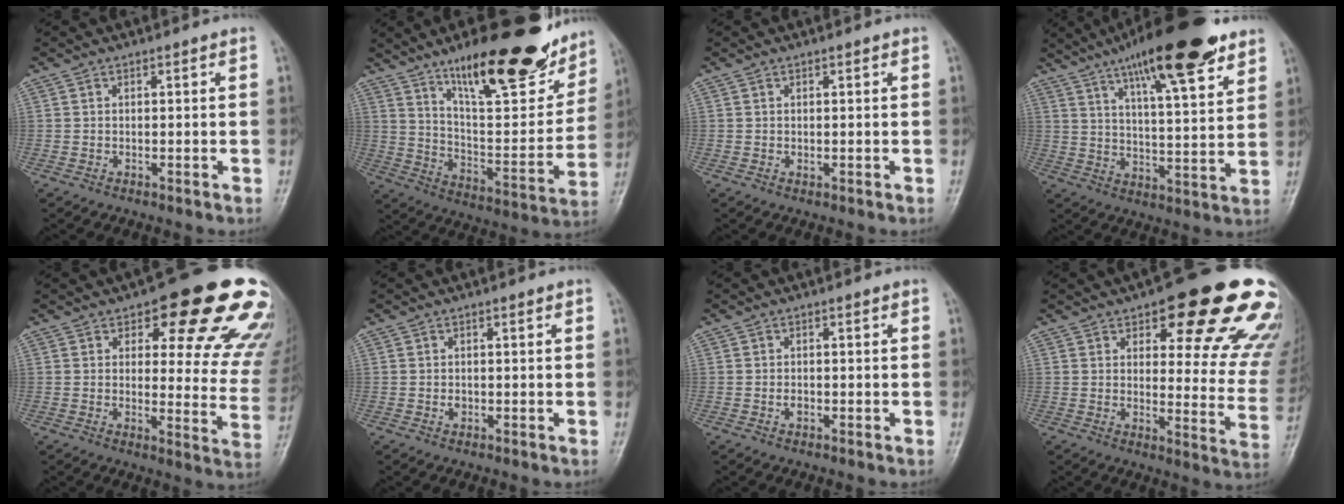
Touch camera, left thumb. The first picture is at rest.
{"total": 27.3, "force": [18.0, 8.8, 18.6], "torque": [-0.225, -0.068, 0.279]}
{"total": 1.0, "force": [0.4, 0.5, 0.7], "torque": [-0.006, -0.001, 0.007]}
{"total": 21.0, "force": [13.4, 5.1, 15.3], "torque": [-0.219, -0.041, 0.210]}
{"total": 21.4, "force": [12.7, 8.2, 15.1], "torque": [-0.130, -0.057, 0.147]}
{"total": 1.2, "force": [0.1, 0.9, 0.8], "torque": [-0.004, 0.001, 0.002]}
{"total": 1.1, "force": [-0.2, 0.8, 0.8], "torque": [-0.005, 0.001, -0.005]}
{"total": 24.4, "force": [14.7, 8.2, 17.6], "torque": [-0.172, -0.060, 0.179]}